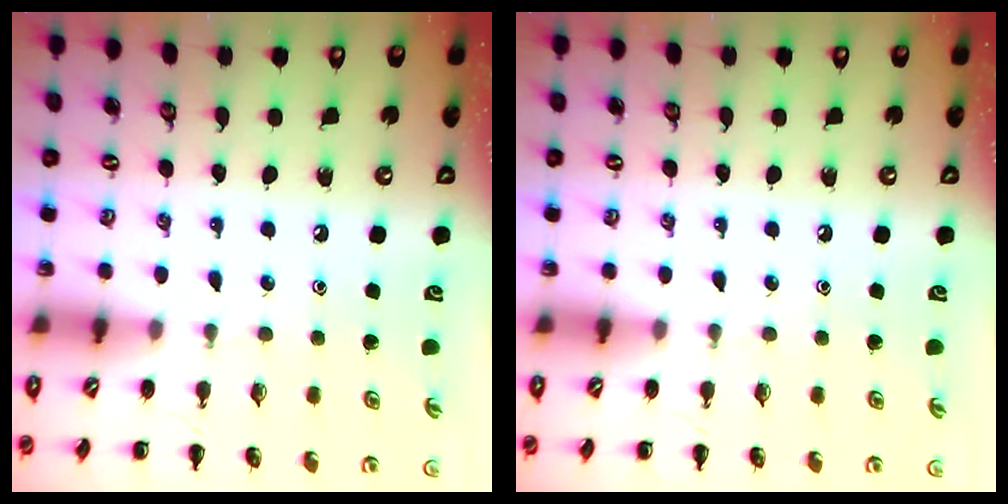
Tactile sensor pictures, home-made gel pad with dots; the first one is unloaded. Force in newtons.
{"total": 0.0}